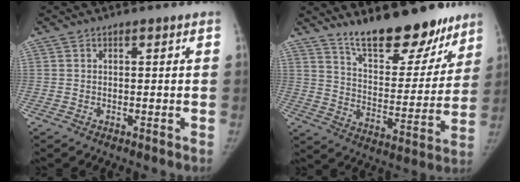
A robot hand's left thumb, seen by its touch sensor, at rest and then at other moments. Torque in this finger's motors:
{"motor_torque": [1.01, -0.27, 1.34, -1.43, 0.05]}